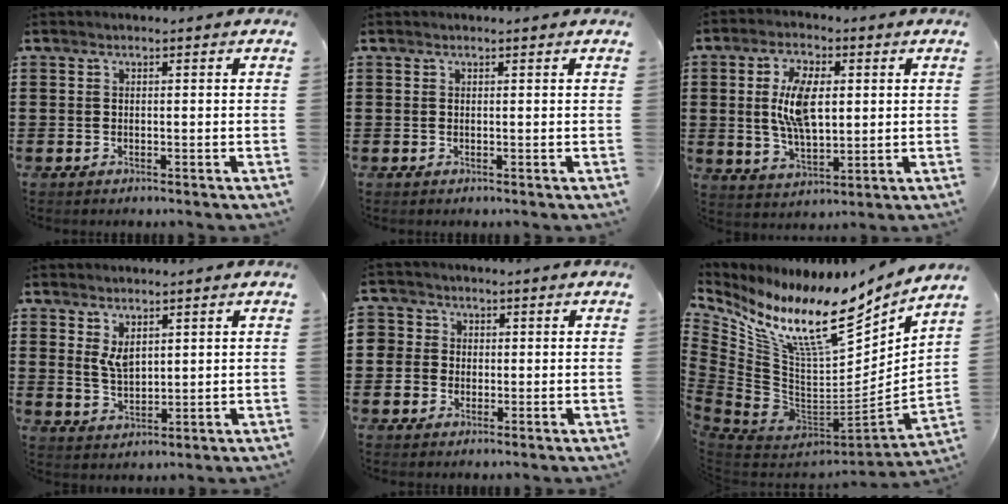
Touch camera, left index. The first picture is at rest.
{"total": 0.0}
{"total": 9.0, "force": [1.6, 4.2, 7.8], "torque": [-0.153, 0.008, 0.025]}
{"total": 3.8, "force": [2.1, 2.1, 2.4], "torque": [-0.051, 0.003, 0.040]}
{"total": 3.0, "force": [-0.1, 2.9, -0.2], "torque": [-0.015, 0.008, -0.008]}
{"total": 15.1, "force": [10.4, 3.9, 10.2], "torque": [-0.193, -0.083, 0.177]}